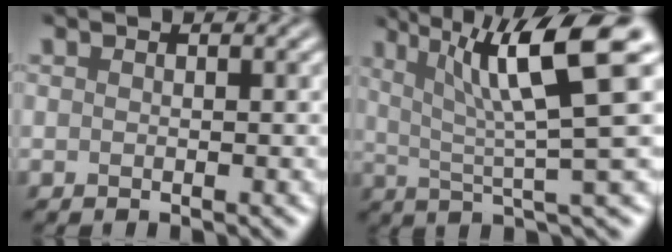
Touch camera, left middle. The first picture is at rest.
{"total": 10.0, "force": [3.5, 2.1, 9.1], "torque": [-0.138, 0.010, 0.057]}